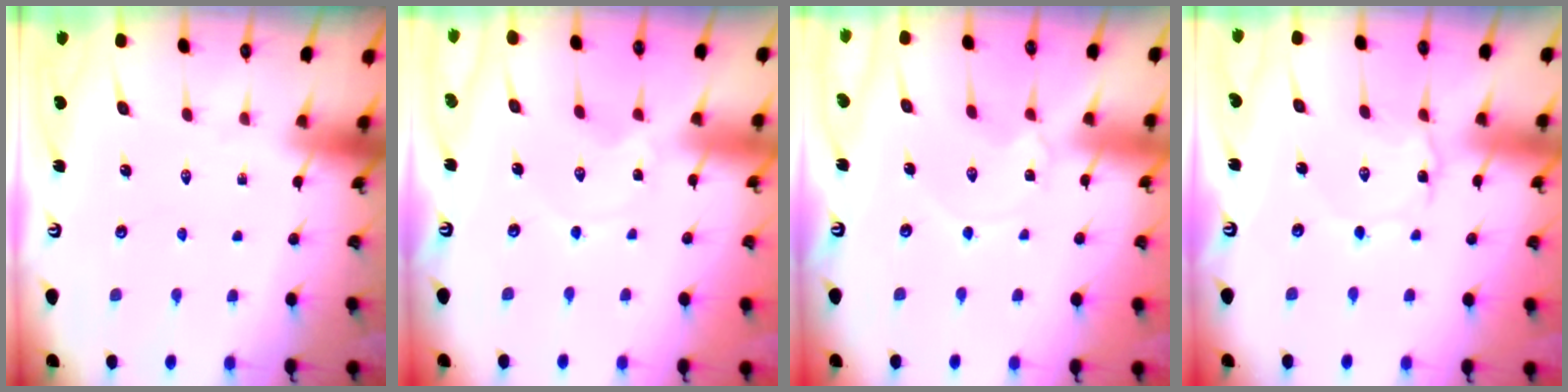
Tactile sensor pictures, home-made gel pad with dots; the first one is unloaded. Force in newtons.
{"total": 1.3, "press": 1.3, "slide": 0.2}
{"total": 1.4, "press": 1.3, "slide": 0.3}
{"total": 1.8, "press": 1.7, "slide": 0.2}